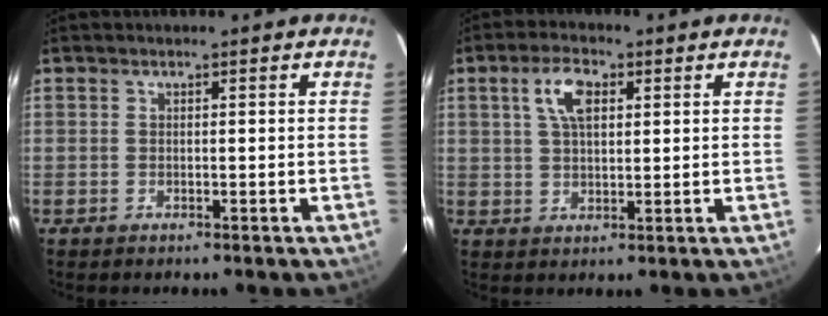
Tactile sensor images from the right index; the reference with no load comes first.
{"total": 6.2, "force": [2.3, 3.1, 4.9], "torque": [-0.093, 0.014, 0.042]}